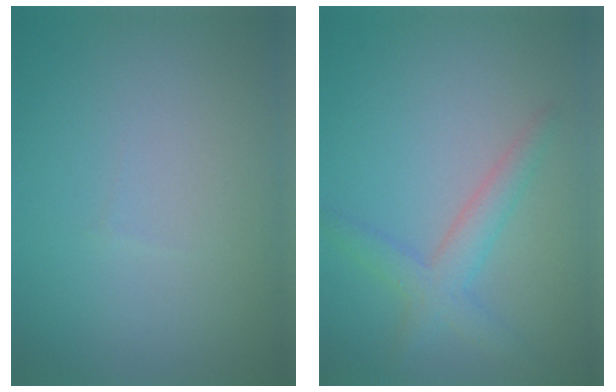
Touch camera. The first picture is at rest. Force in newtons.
{"total": 2.9, "press": 2.9, "slide": 0.1}